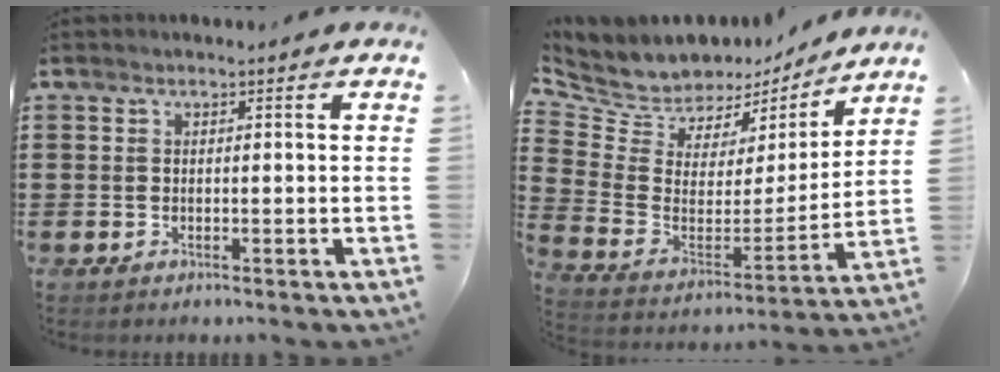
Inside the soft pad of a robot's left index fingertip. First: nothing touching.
{"total": 7.2, "force": [6.5, 3.1, -0.1], "torque": [-0.049, -0.058, 0.116]}